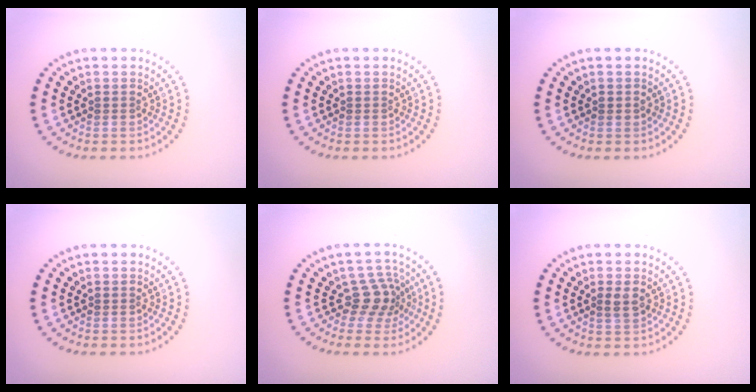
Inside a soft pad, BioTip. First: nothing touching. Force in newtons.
{"total": 0.0}
{"total": 0.7, "press": 0.7, "slide": 0.2}
{"total": 0.0}
{"total": 2.9, "press": 2.0, "slide": 2.1}
{"total": 1.4, "press": 1.4, "slide": 0.2}